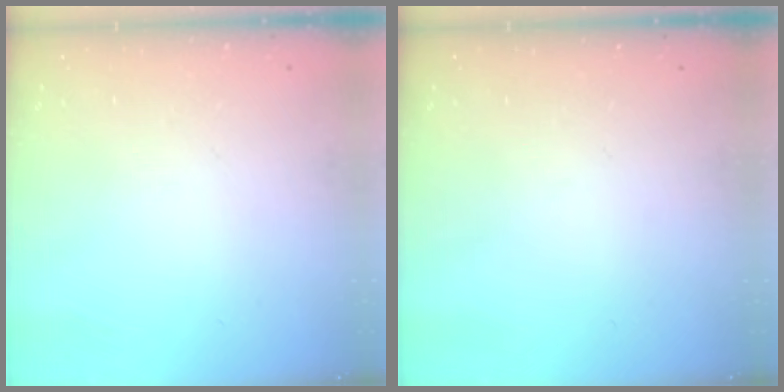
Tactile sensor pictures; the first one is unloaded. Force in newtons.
{"total": 0.0}